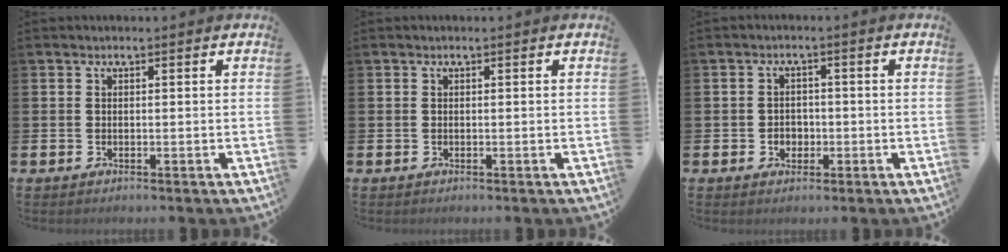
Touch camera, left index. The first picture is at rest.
{"total": 0.0}
{"total": 2.2, "force": [-0.5, 1.9, 0.8], "torque": [-0.011, 0.003, -0.016]}